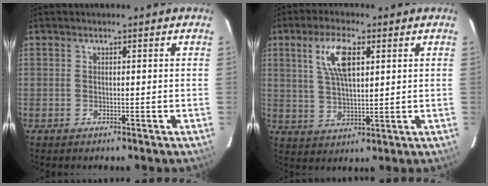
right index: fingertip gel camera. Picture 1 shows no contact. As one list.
[{"total": 8.4, "force": [3.3, 3.1, 7.1], "torque": [-0.138, 0.006, 0.065]}]